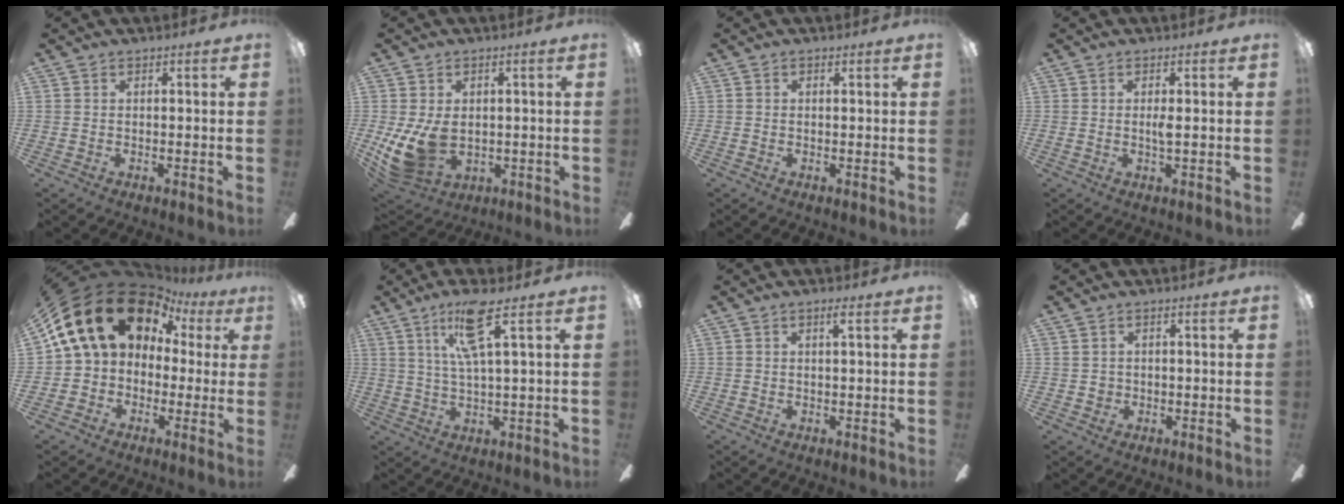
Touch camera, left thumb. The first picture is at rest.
{"total": 9.8, "force": [-0.6, 6.6, 7.2], "torque": [-0.152, -0.010, -0.008]}
{"total": 0.0}
{"total": 1.8, "force": [0.2, 0.1, 1.8], "torque": [-0.036, -0.003, 0.001]}
{"total": 19.7, "force": [8.4, 13.6, 11.6], "torque": [-0.229, -0.034, 0.152]}
{"total": 11.1, "force": [5.4, 1.9, 9.5], "torque": [-0.177, 0.002, 0.088]}
{"total": 1.5, "force": [0.8, 0.0, 1.3], "torque": [-0.028, 0.003, 0.012]}
{"total": 1.3, "force": [-0.1, 1.3, 0.2], "torque": [-0.005, 0.002, -0.003]}